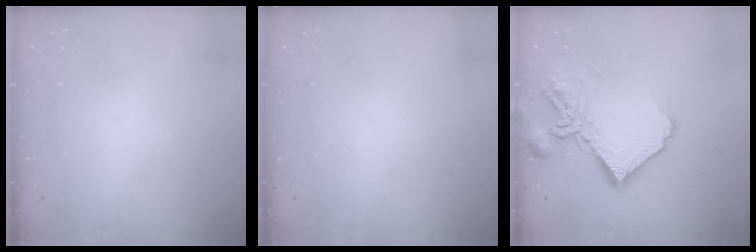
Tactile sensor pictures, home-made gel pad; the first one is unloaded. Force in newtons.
{"total": 0.0}
{"total": 14.0, "press": 13.9, "slide": 1.7}